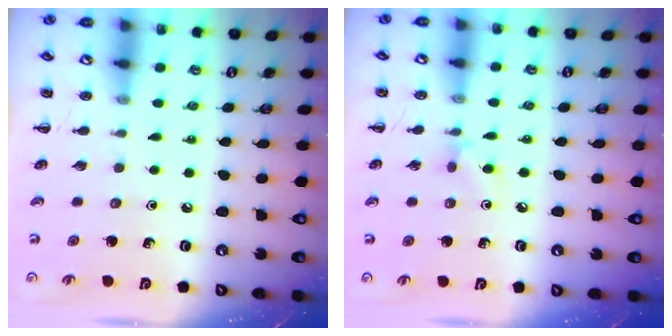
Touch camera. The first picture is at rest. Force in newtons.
{"total": 5.3, "press": 5.0, "slide": 1.5}